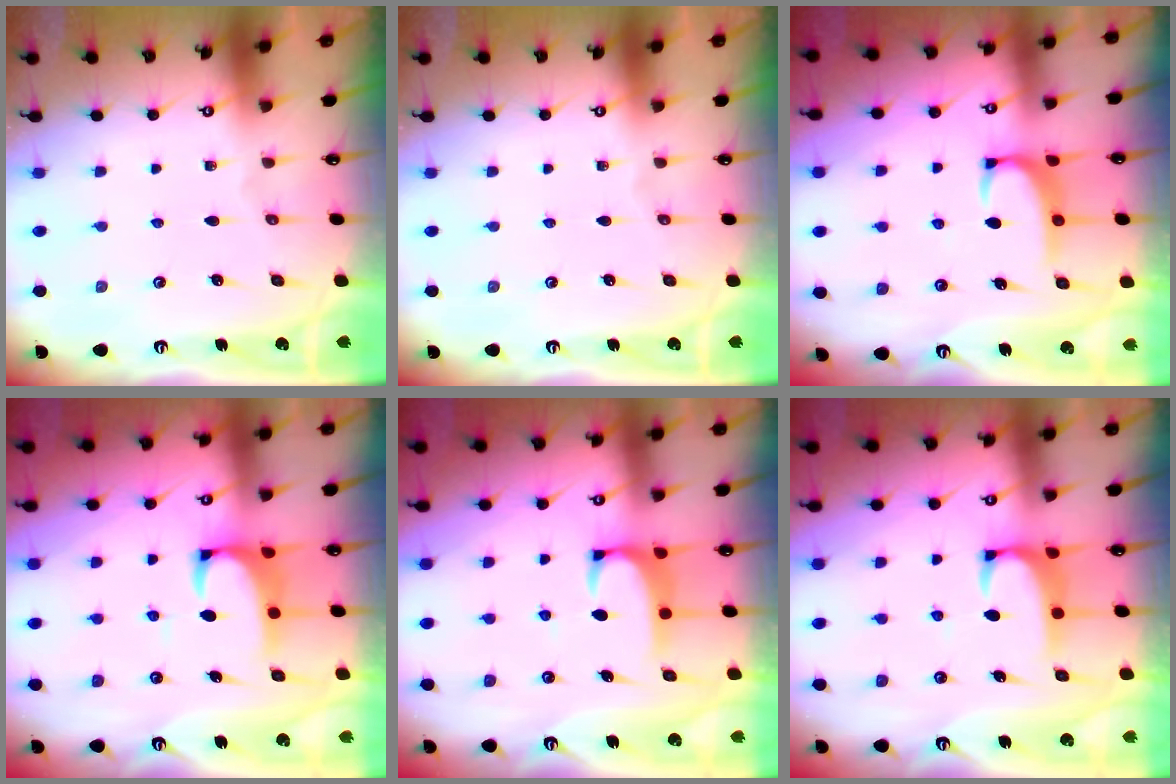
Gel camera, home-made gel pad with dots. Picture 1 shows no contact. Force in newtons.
{"total": 0.0}
{"total": 2.2, "press": 2.1, "slide": 0.7}
{"total": 2.4, "press": 2.2, "slide": 0.9}
{"total": 2.0, "press": 2.0, "slide": 0.3}
{"total": 2.0, "press": 1.9, "slide": 0.7}